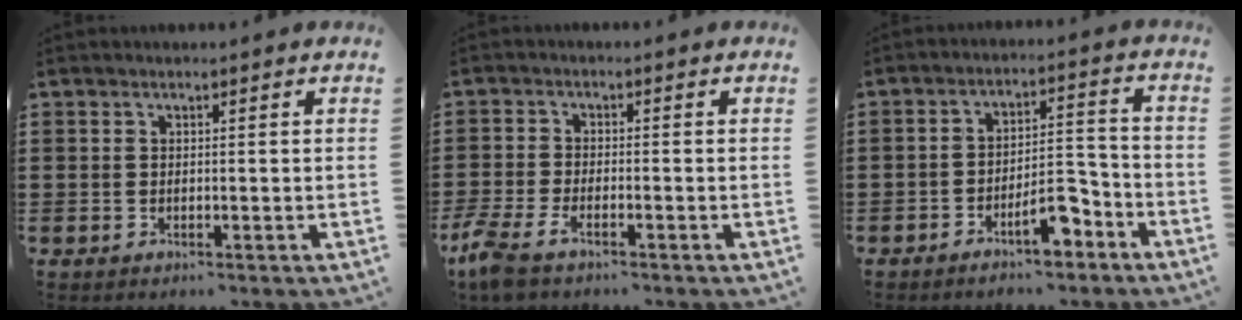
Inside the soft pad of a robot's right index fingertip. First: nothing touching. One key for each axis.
{"total": 3.7, "fx": -2.9, "fy": 0.6, "fz": 2.1, "tx": -0.064, "ty": -0.014, "tz": -0.064}
{"total": 7.7, "fx": -5.1, "fy": 2.3, "fz": 5.2, "tx": -0.087, "ty": 0.010, "tz": -0.091}